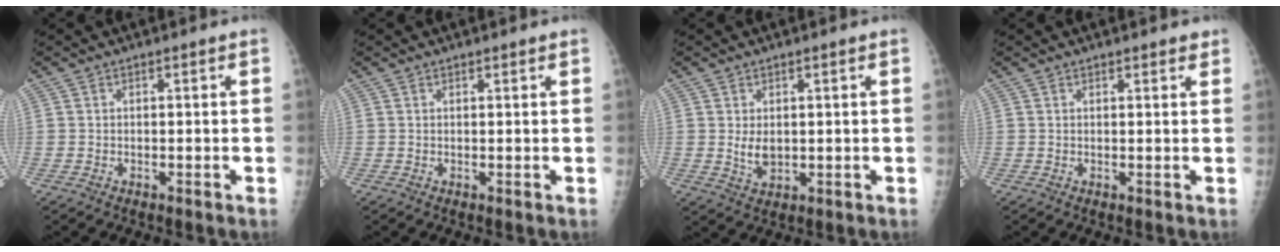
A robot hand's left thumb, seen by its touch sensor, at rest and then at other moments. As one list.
[{"total": 1.0, "force": [0.8, 0.2, 0.4], "torque": [-0.003, 0.000, 0.012]}, {"total": 3.7, "force": [0.8, 2.2, 2.9], "torque": [-0.042, -0.012, 0.021]}, {"total": 2.1, "force": [1.8, 0.7, 0.9], "torque": [0.001, -0.002, 0.019]}]